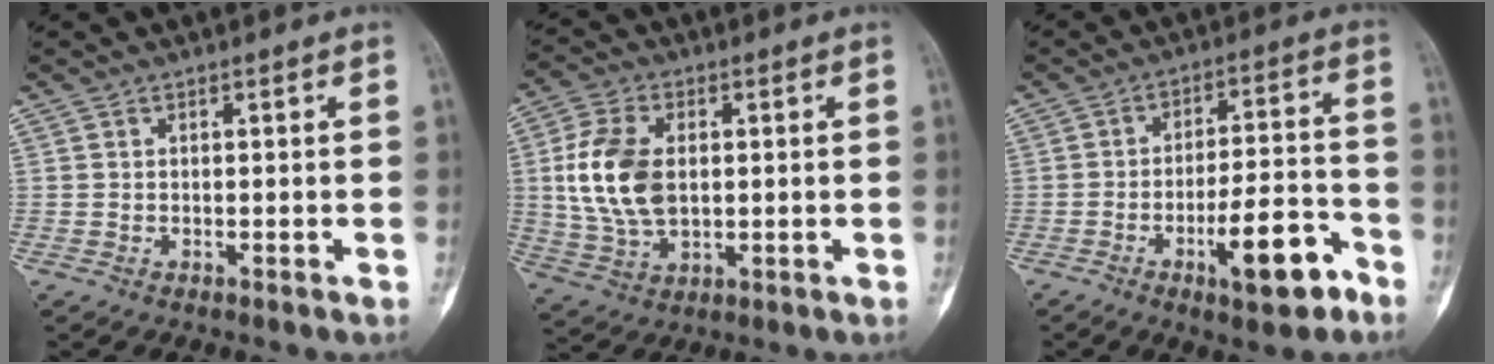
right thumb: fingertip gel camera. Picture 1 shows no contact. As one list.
[{"total": 12.9, "force": [1.3, 8.0, 10.1], "torque": [-0.199, 0.000, 0.029]}, {"total": 12.6, "force": [-6.3, 4.0, 10.1], "torque": [-0.146, 0.043, -0.091]}]